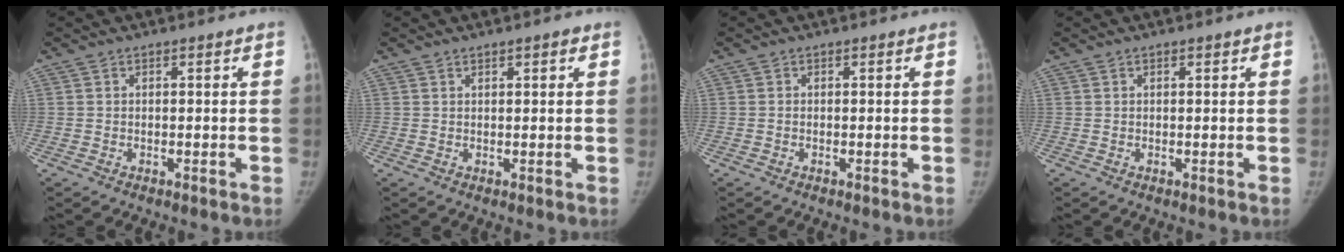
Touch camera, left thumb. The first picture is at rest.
{"total": 1.6, "force": [1.0, 0.5, 1.1], "torque": [-0.013, -0.003, 0.014]}
{"total": 0.0}
{"total": 1.0, "force": [0.5, 0.4, 0.8], "torque": [-0.011, 0.003, 0.007]}